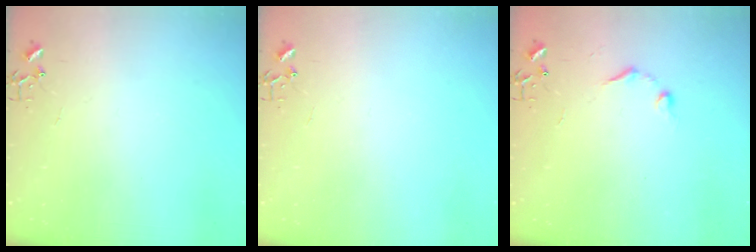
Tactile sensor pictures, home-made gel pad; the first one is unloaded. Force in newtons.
{"total": 0.0}
{"total": 7.1, "press": 7.1, "slide": 0.8}